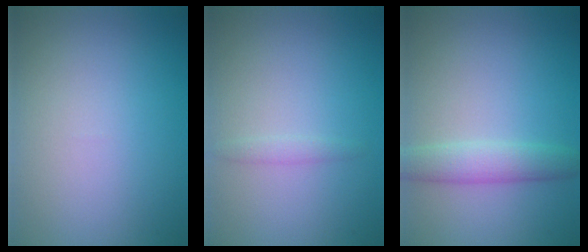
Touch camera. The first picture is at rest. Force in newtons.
{"total": 0.8, "press": 0.8, "slide": 0.1}
{"total": 3.0, "press": 3.0, "slide": 0.0}